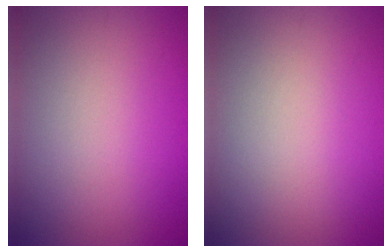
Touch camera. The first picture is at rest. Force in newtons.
{"total": 0.0}